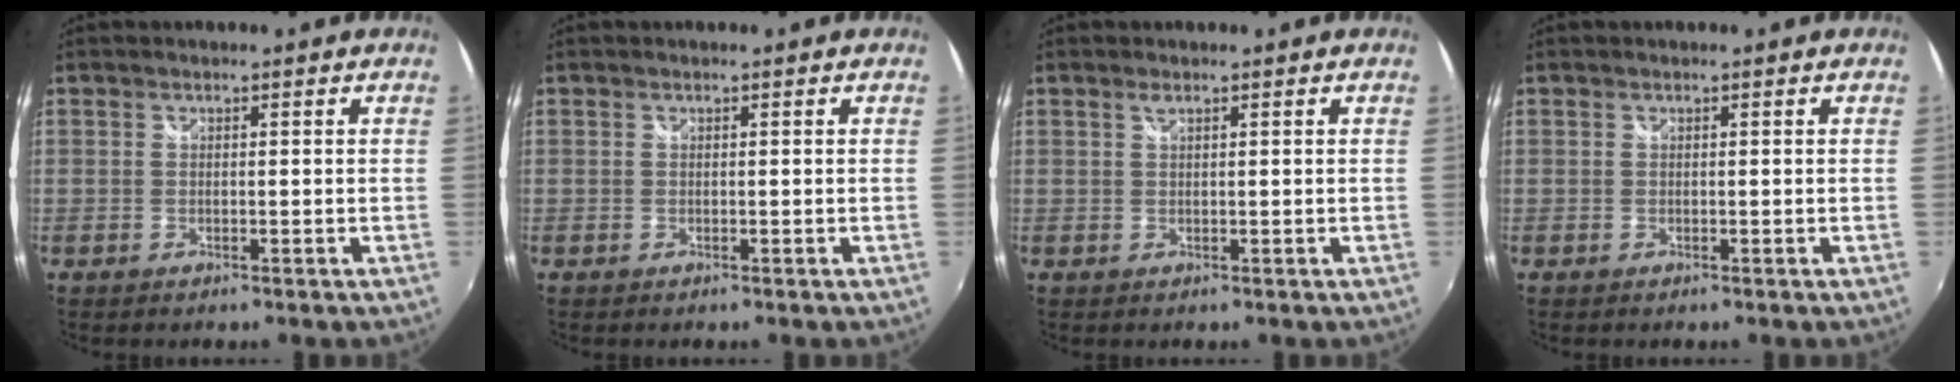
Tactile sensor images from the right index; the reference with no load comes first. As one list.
[{"total": 0.0}, {"total": 0.7, "force": [0.5, 0.1, 0.5], "torque": [-0.009, 0.003, 0.008]}, {"total": 0.0}]